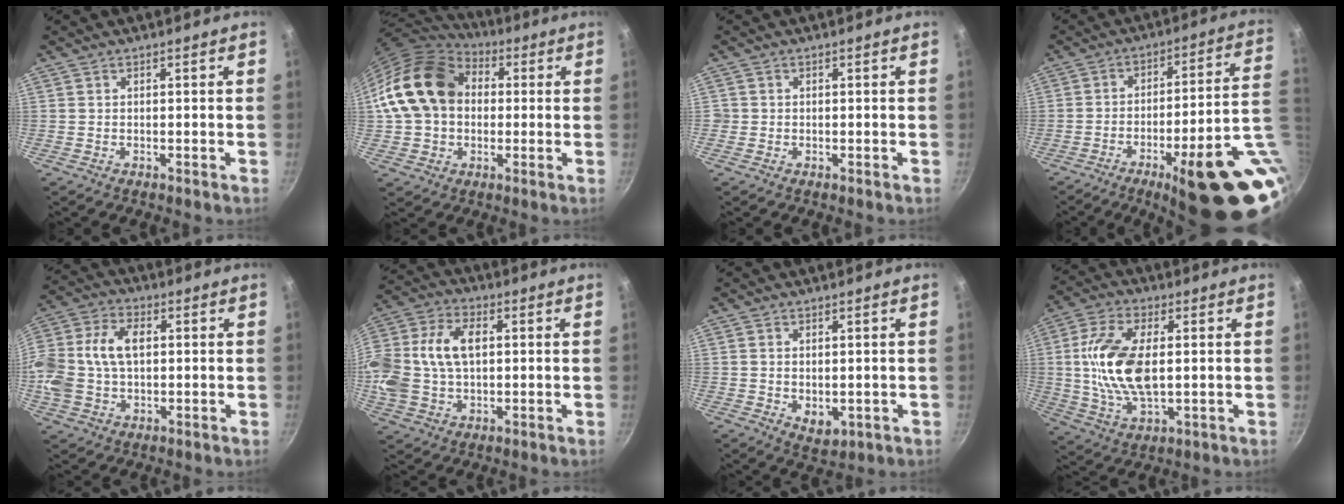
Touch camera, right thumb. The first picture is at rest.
{"total": 18.3, "force": [2.3, 14.1, 11.4], "torque": [-0.192, 0.034, 0.032]}
{"total": 0.8, "force": [-0.2, 0.8, 0.1], "torque": [0.001, 0.002, -0.005]}
{"total": 23.7, "force": [-7.4, 6.0, 21.7], "torque": [-0.240, 0.017, -0.092]}
{"total": 15.7, "force": [1.2, 10.6, 11.5], "torque": [-0.241, 0.032, 0.015]}
{"total": 18.7, "force": [2.0, 12.7, 13.5], "torque": [-0.292, 0.033, 0.032]}
{"total": 4.3, "force": [-0.2, 2.9, 3.2], "torque": [-0.045, -0.013, 0.003]}
{"total": 15.0, "force": [1.2, 7.6, 12.9], "torque": [-0.246, 0.005, 0.021]}